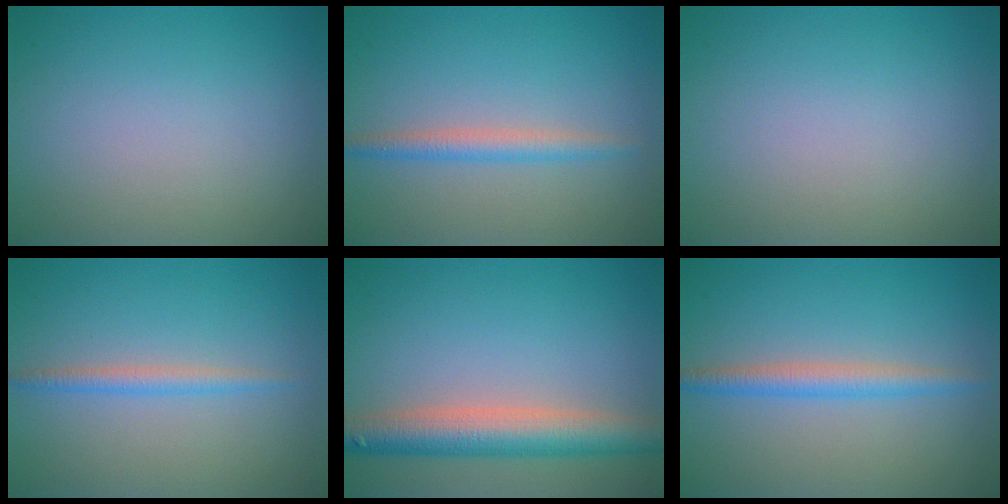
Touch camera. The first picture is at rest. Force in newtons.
{"total": 2.2, "press": 2.2, "slide": 0.0}
{"total": 0.0}
{"total": 1.7, "press": 1.7, "slide": 0.1}
{"total": 6.1, "press": 6.1, "slide": 0.3}
{"total": 2.5, "press": 2.5, "slide": 0.1}